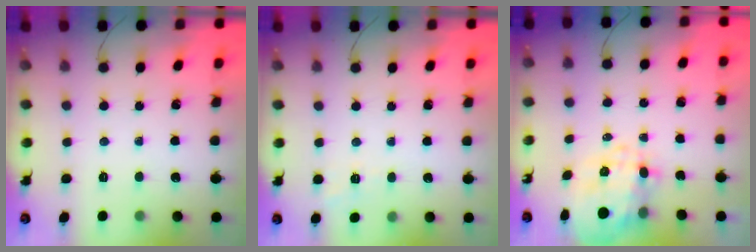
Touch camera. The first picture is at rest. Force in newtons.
{"total": 2.0, "press": 1.3, "slide": 1.5}
{"total": 8.0, "press": 7.7, "slide": 2.1}